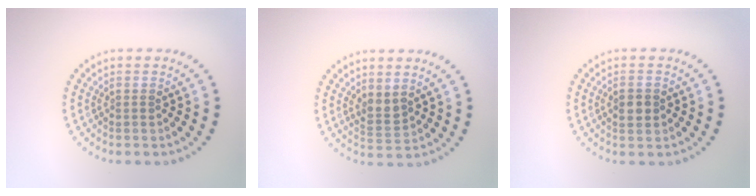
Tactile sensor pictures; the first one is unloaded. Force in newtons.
{"total": 1.7, "press": 1.4, "slide": 0.9}
{"total": 1.6, "press": 1.6, "slide": 0.1}